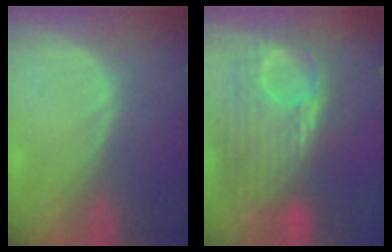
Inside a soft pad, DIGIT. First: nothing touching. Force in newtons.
{"total": 12.6, "press": 10.6, "slide": 6.8}